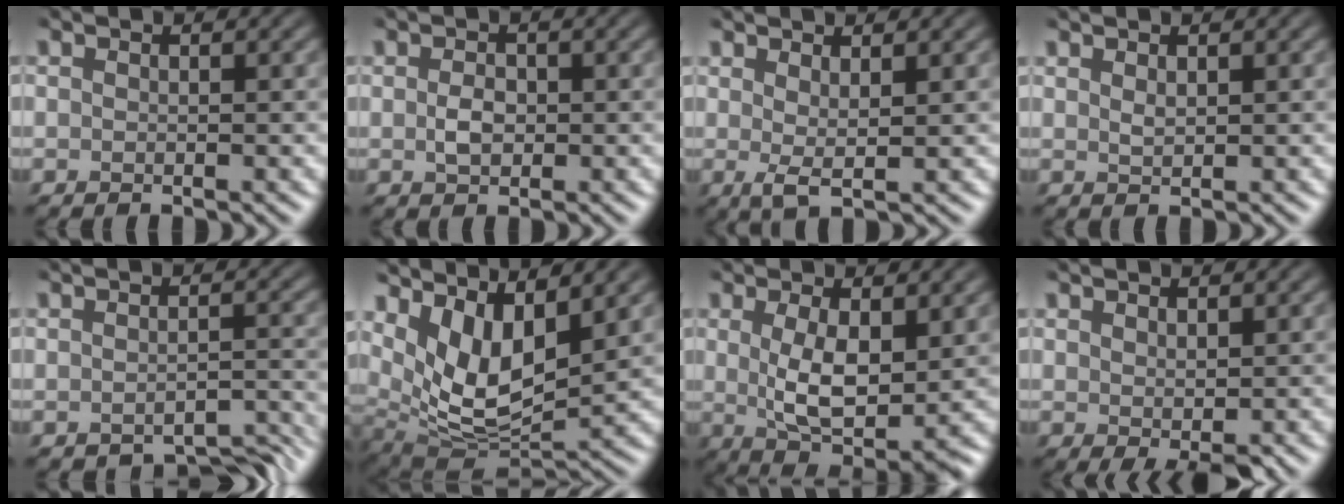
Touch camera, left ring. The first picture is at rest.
{"total": 1.1, "force": [-0.5, 0.7, 0.7], "torque": [-0.014, -0.003, -0.010]}
{"total": 1.7, "force": [0.8, 0.0, 1.5], "torque": [-0.026, -0.007, 0.014]}
{"total": 0.6, "force": [0.5, 0.0, 0.3], "torque": [-0.007, -0.001, 0.012]}
{"total": 2.3, "force": [-2.1, 0.5, 0.8], "torque": [0.005, -0.008, -0.029]}
{"total": 7.3, "force": [3.1, 3.4, 5.7], "torque": [-0.112, -0.018, 0.055]}
{"total": 5.6, "force": [0.6, 2.1, 5.1], "torque": [-0.094, -0.012, 0.013]}
{"total": 1.8, "force": [0.5, 0.6, 1.7], "torque": [-0.028, -0.004, 0.010]}